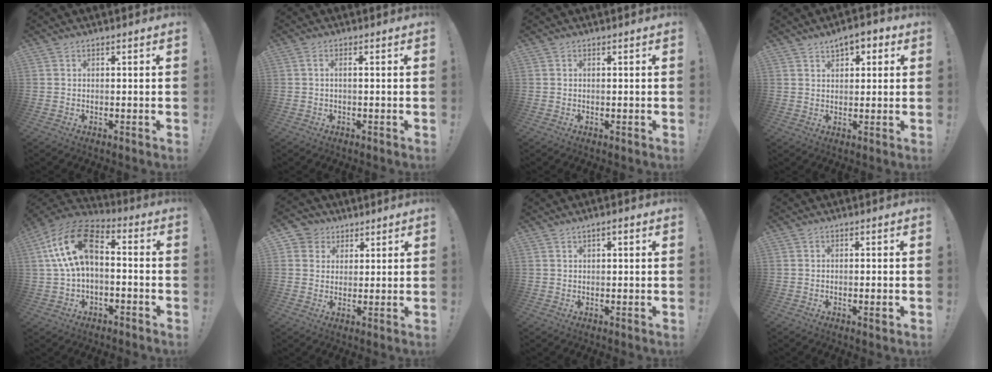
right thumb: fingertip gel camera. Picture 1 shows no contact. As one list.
[{"total": 1.7, "force": [-0.4, -0.1, 1.7], "torque": [-0.031, 0.002, -0.007]}, {"total": 0.0}, {"total": 5.4, "force": [3.0, 3.2, 3.1], "torque": [-0.030, -0.006, 0.050]}, {"total": 16.7, "force": [2.7, 10.2, 13.0], "torque": [-0.236, 0.017, 0.054]}, {"total": 5.4, "force": [2.3, 4.8, 0.9], "torque": [-0.022, -0.011, 0.047]}, {"total": 1.5, "force": [0.5, 0.6, 1.3], "torque": [-0.028, 0.005, 0.008]}, {"total": 1.7, "force": [-0.5, 0.1, 1.7], "torque": [-0.019, -0.002, -0.011]}]